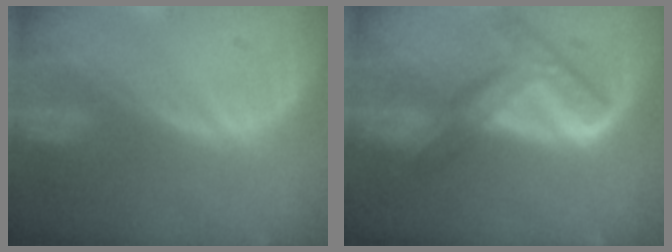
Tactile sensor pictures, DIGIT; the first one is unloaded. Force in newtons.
{"total": 8.0, "press": 6.8, "slide": 4.3}